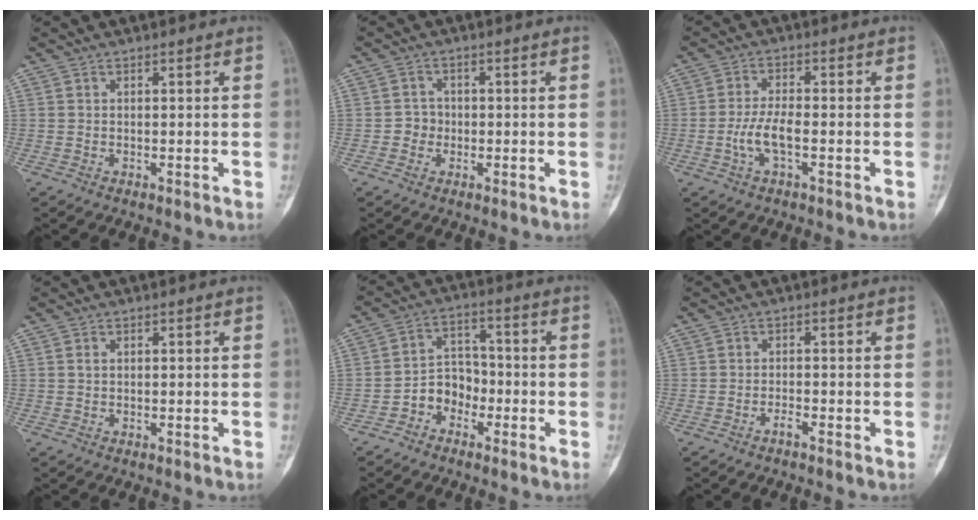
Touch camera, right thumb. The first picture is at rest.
{"total": 2.7, "force": [-0.6, 2.5, 0.7], "torque": [0.005, 0.010, -0.016]}
{"total": 5.2, "force": [-1.6, 1.7, 4.7], "torque": [-0.104, 0.012, -0.033]}
{"total": 0.7, "force": [0.2, 0.5, 0.5], "torque": [-0.011, 0.004, 0.005]}
{"total": 6.4, "force": [-3.1, 5.0, 2.5], "torque": [-0.012, 0.038, -0.065]}
{"total": 1.2, "force": [-1.0, 0.1, 0.7], "torque": [-0.014, 0.009, -0.018]}